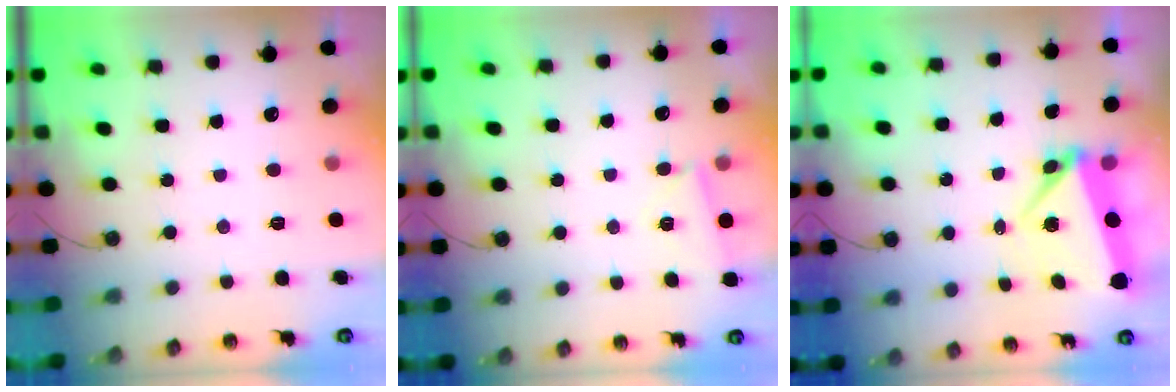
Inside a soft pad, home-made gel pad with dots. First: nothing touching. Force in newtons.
{"total": 3.2, "press": 3.0, "slide": 1.1}
{"total": 5.5, "press": 5.3, "slide": 1.7}